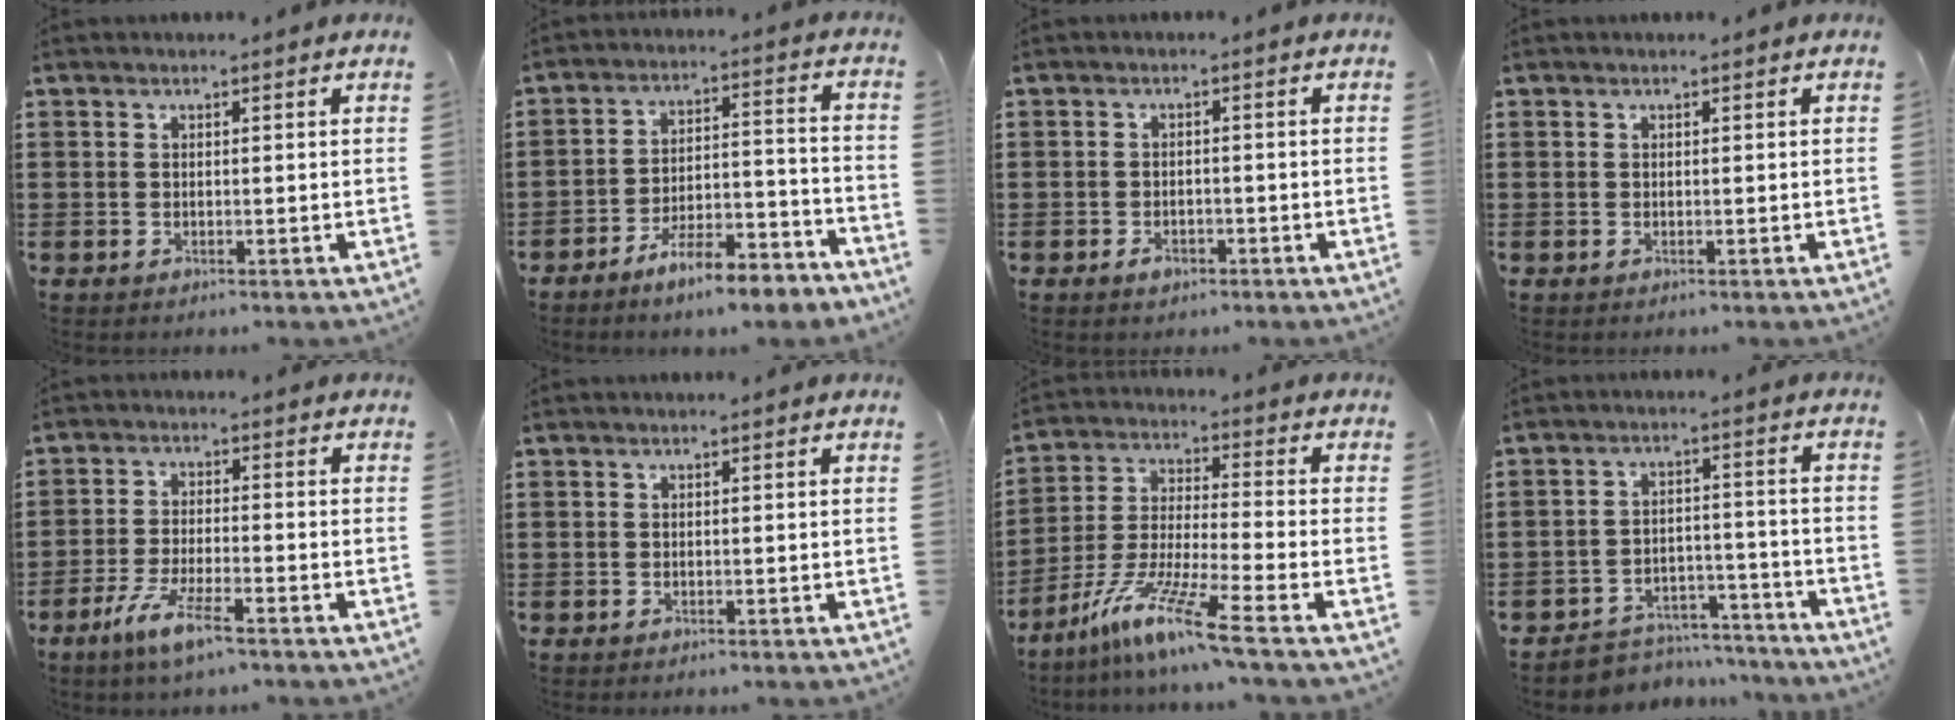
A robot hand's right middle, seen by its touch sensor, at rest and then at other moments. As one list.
[{"total": 7.7, "force": [-6.8, 0.8, 3.5], "torque": [-0.056, 0.012, -0.127]}, {"total": 1.5, "force": [-0.9, 0.9, 0.7], "torque": [-0.017, 0.000, -0.019]}, {"total": 0.0}, {"total": 5.9, "force": [-4.0, 0.8, 4.3], "torque": [-0.095, -0.010, -0.075]}, {"total": 0.0}, {"total": 10.7, "force": [-7.8, 0.1, 7.4], "torque": [-0.155, -0.007, -0.157]}, {"total": 5.0, "force": [-4.8, 1.2, 0.1], "torque": [-0.004, 0.014, -0.101]}]